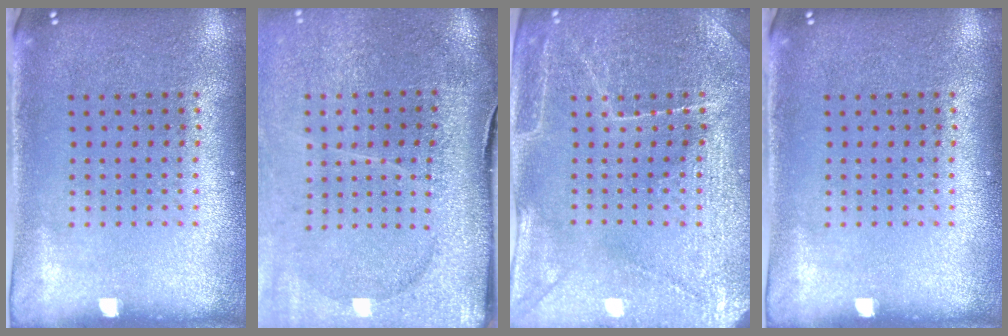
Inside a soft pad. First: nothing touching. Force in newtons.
{"total": 4.6, "press": 3.6, "slide": 2.8}
{"total": 3.6, "press": 3.5, "slide": 0.7}
{"total": 0.0}